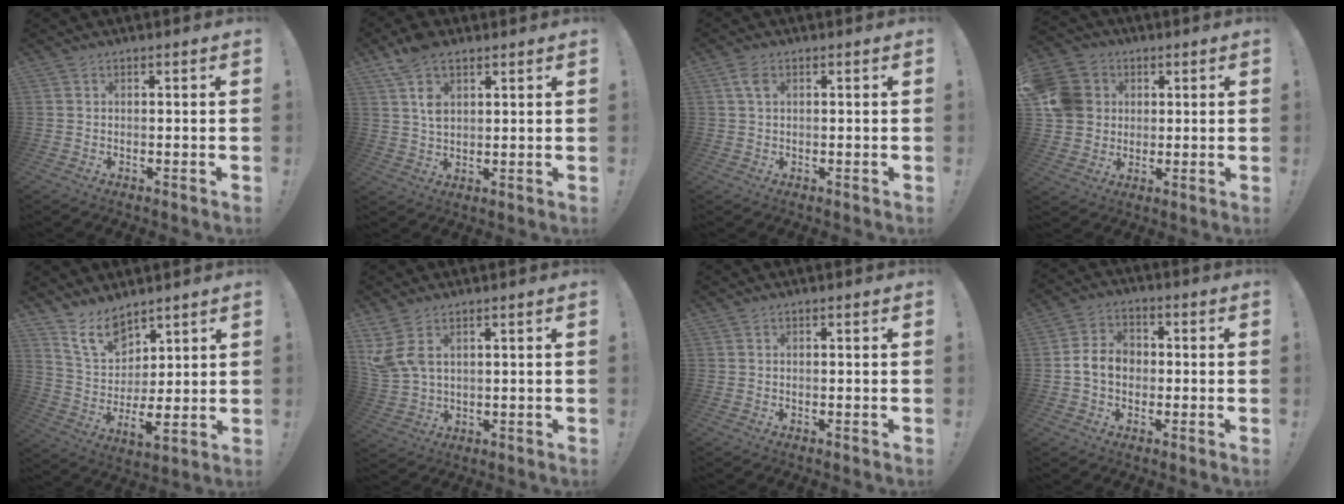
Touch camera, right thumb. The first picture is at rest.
{"total": 8.4, "force": [4.6, 4.6, 5.2], "torque": [-0.084, -0.013, 0.087]}
{"total": 3.6, "force": [1.3, 2.2, 2.6], "torque": [-0.045, 0.002, 0.023]}
{"total": 12.1, "force": [1.9, 11.1, 4.6], "torque": [-0.069, 0.008, 0.046]}
{"total": 11.3, "force": [7.4, 5.9, 6.2], "torque": [-0.111, -0.050, 0.145]}
{"total": 7.6, "force": [4.1, 3.9, 5.0], "torque": [-0.116, -0.020, 0.080]}
{"total": 0.0}
{"total": 8.9, "force": [-0.7, 7.1, 5.3], "torque": [-0.102, 0.014, -0.011]}